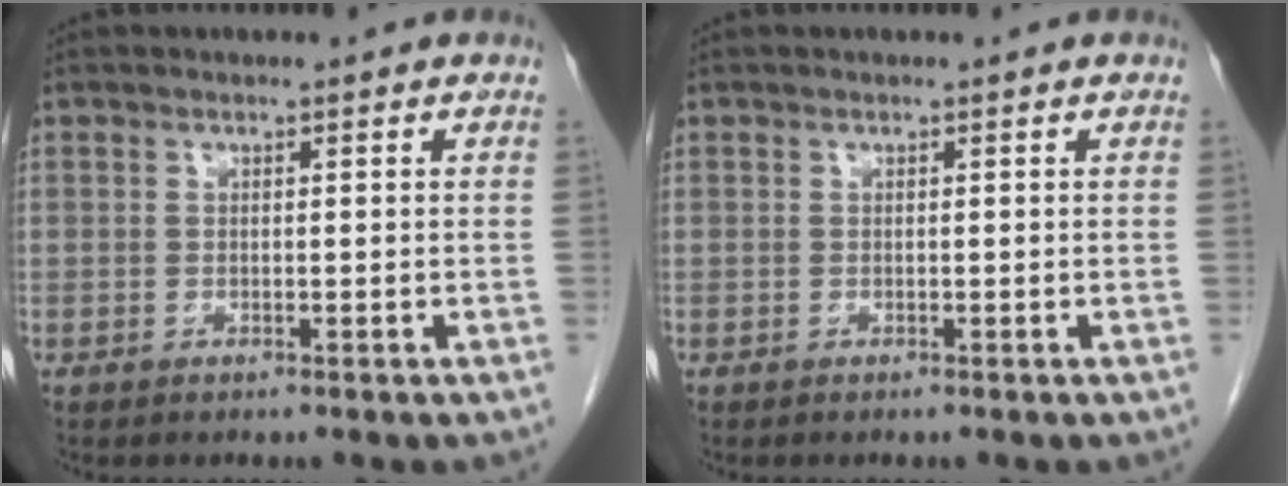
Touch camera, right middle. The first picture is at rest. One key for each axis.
{"total": 0.0}